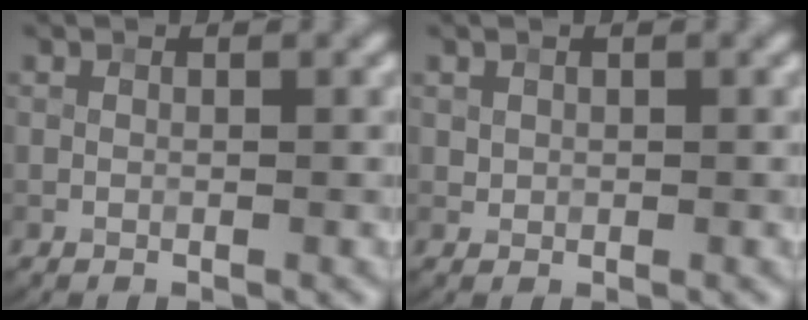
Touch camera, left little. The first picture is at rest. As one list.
[{"total": 0.7, "force": [0.3, 0.6, 0.2], "torque": [-0.005, -0.004, 0.011]}]